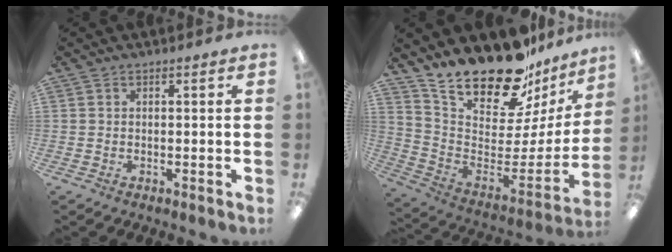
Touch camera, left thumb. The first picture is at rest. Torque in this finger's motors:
{"motor_torque": [1.61, 1.57, 1.38, -1.39, 0.28]}